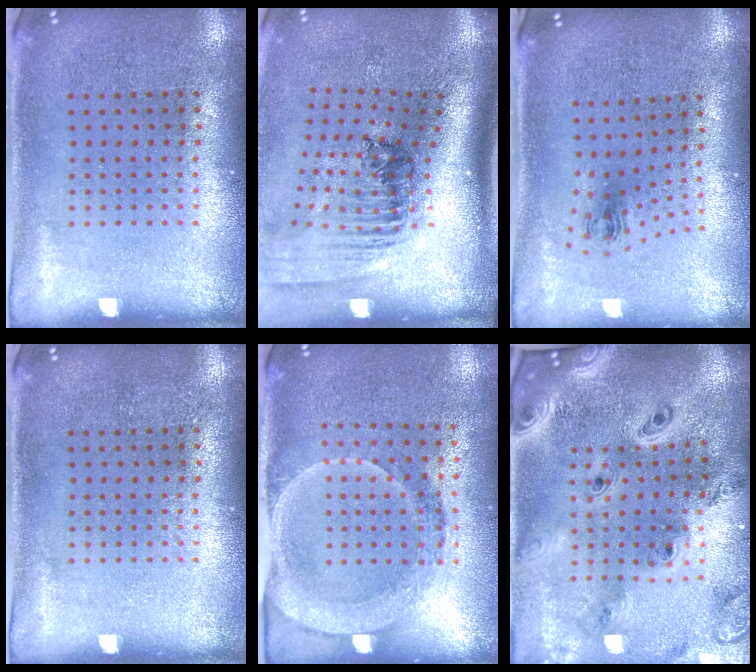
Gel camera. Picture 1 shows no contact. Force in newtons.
{"total": 2.2, "press": 1.6, "slide": 1.6}
{"total": 1.0, "press": 0.5, "slide": 0.9}
{"total": 0.0}
{"total": 1.7, "press": 1.6, "slide": 0.7}
{"total": 3.8, "press": 2.9, "slide": 2.4}